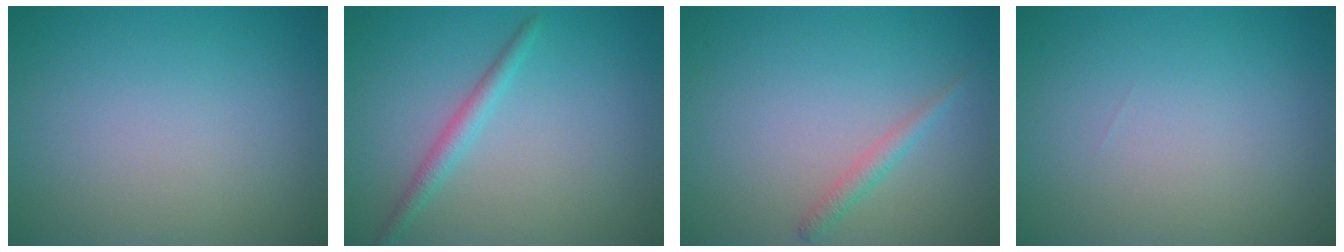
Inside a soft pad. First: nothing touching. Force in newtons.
{"total": 1.8, "press": 1.8, "slide": 0.1}
{"total": 1.4, "press": 1.4, "slide": 0.1}
{"total": 0.0}